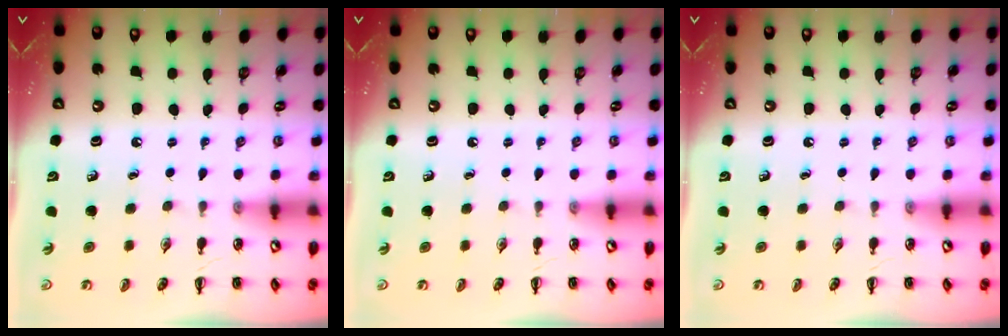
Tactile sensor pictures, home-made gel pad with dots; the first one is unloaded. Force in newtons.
{"total": 0.0}
{"total": 0.0}